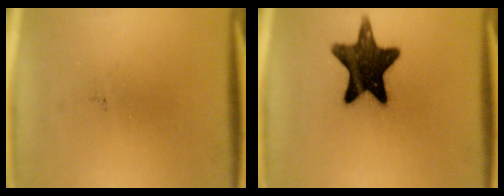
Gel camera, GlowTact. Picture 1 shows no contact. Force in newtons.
{"total": 15.3}